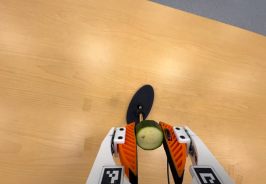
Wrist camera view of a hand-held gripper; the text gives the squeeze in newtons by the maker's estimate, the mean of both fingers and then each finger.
{"total": 10.4, "left": 10.3, "right": 10.4}